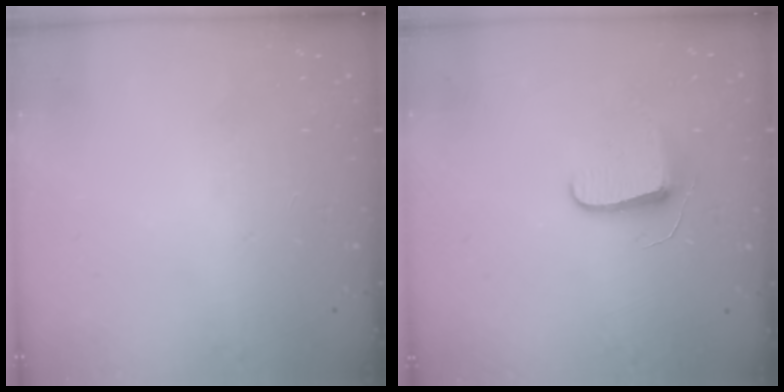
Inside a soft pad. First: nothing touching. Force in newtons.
{"total": 7.1, "press": 7.1, "slide": 0.7}